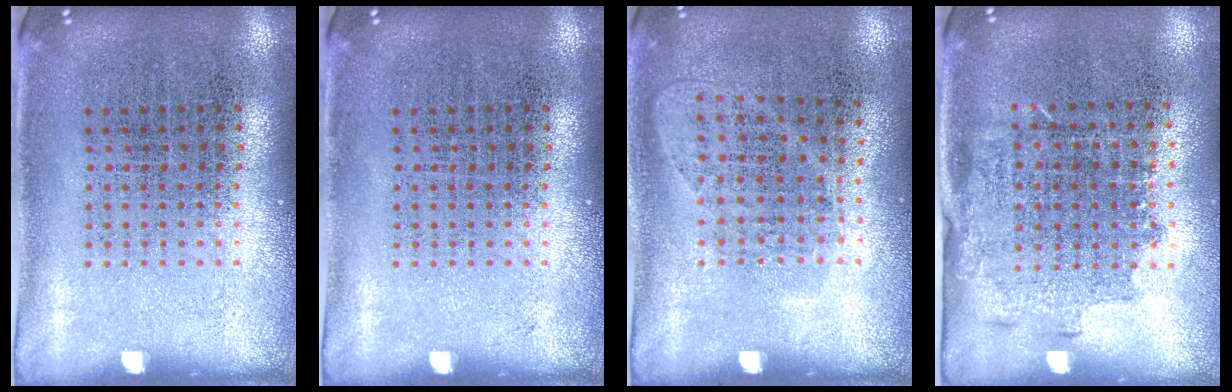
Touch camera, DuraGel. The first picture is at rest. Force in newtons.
{"total": 0.0}
{"total": 1.0, "press": 0.9, "slide": 0.5}
{"total": 1.5, "press": 1.2, "slide": 1.0}